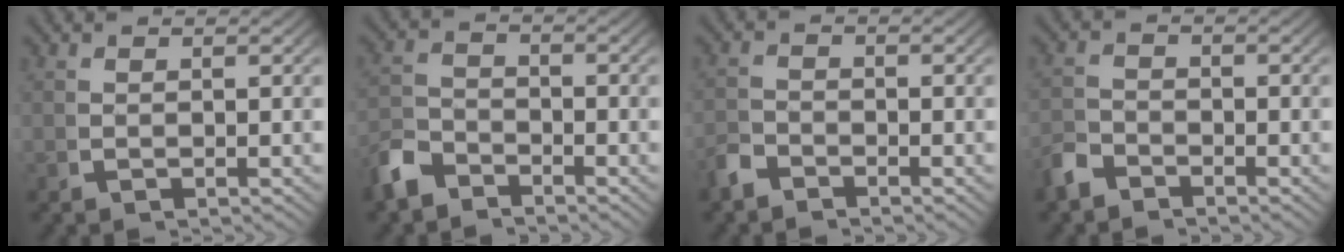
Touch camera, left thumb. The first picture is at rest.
{"total": 3.5, "force": [-2.9, 1.6, 1.1], "torque": [-0.024, -0.009, -0.052]}
{"total": 1.7, "force": [-1.6, 0.4, 0.2], "torque": [-0.004, -0.003, -0.034]}
{"total": 2.1, "force": [-2.0, 0.6, 0.3], "torque": [-0.008, -0.005, -0.039]}